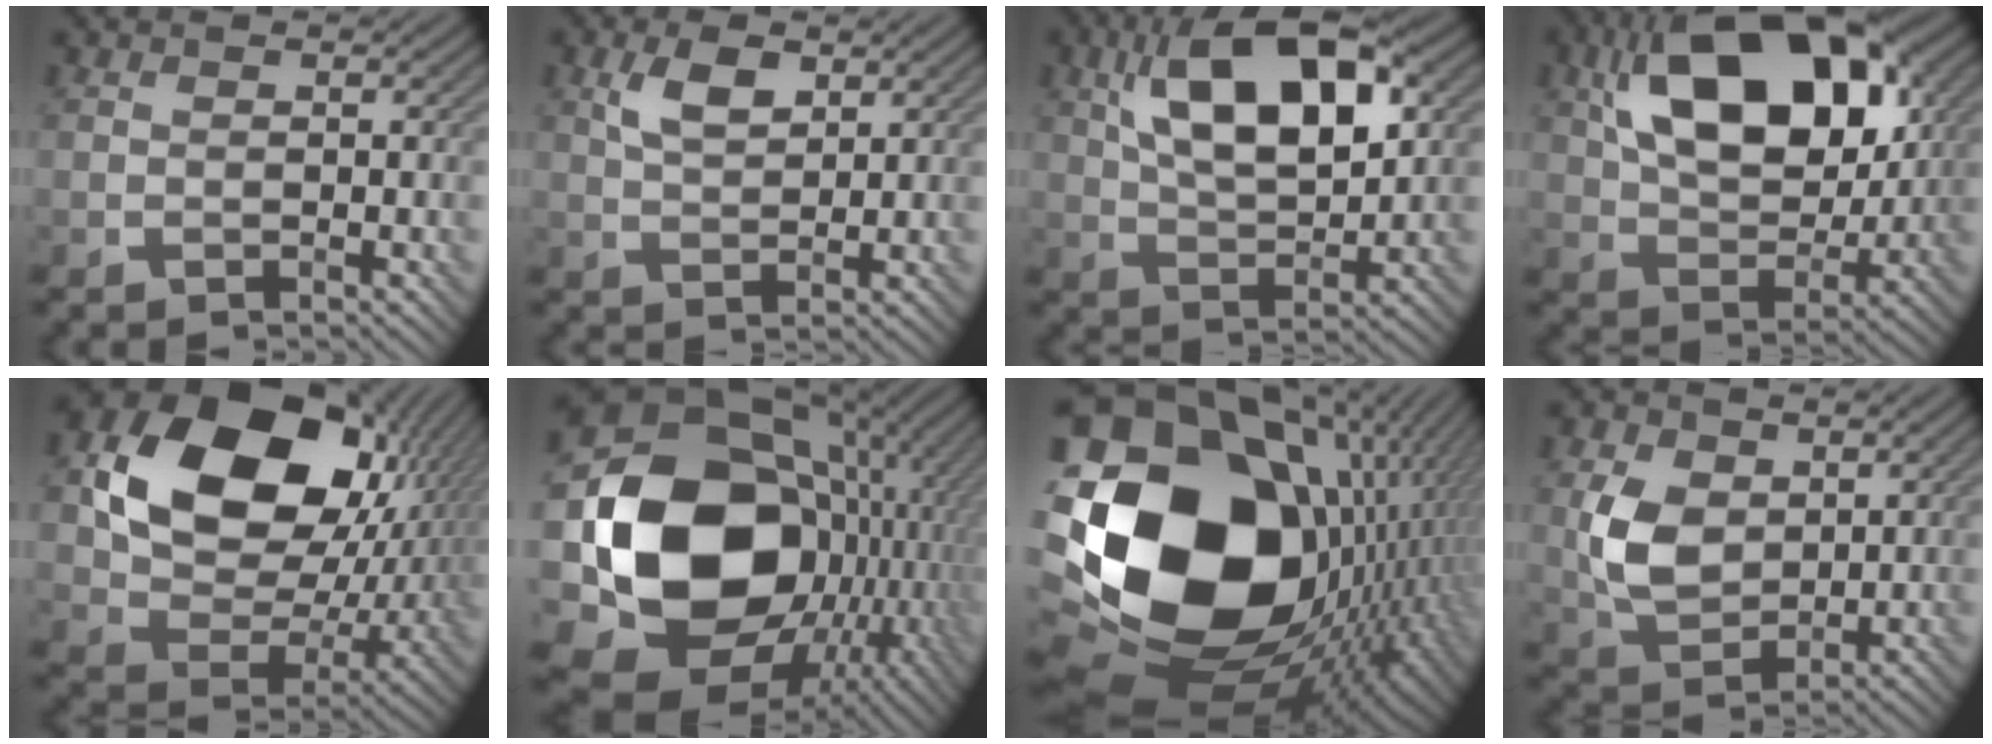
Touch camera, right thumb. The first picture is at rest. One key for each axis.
{"total": 4.2, "fx": 2.0, "fy": 2.0, "fz": 3.0, "tx": -0.067, "ty": 0.003, "tz": 0.041}
{"total": 13.8, "fx": 4.7, "fy": 6.8, "fz": 11.1, "tx": -0.209, "ty": 0.014, "tz": 0.082}
{"total": 16.5, "fx": 5.2, "fy": 9.9, "fz": 12.1, "tx": -0.222, "ty": 0.022, "tz": 0.086}
{"total": 17.4, "fx": 4.5, "fy": 13.0, "fz": 10.7, "tx": -0.204, "ty": -0.013, "tz": 0.100}
{"total": 20.6, "fx": -1.3, "fy": 16.7, "fz": 12.0, "tx": -0.266, "ty": -0.041, "tz": 0.000}
{"total": 23.4, "fx": 0.0, "fy": 16.9, "fz": 16.2, "tx": -0.352, "ty": -0.062, "tz": 0.035}
{"total": 6.8, "fx": 1.5, "fy": 4.8, "fz": 4.6, "tx": -0.103, "ty": -0.002, "tz": 0.037}